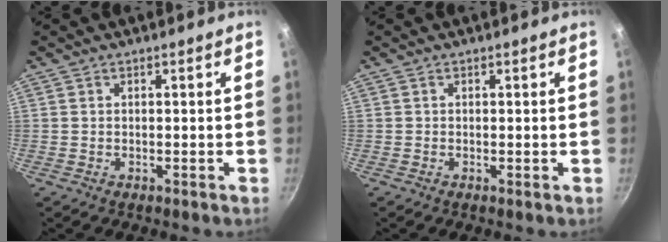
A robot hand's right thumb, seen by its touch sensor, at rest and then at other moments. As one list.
[{"total": 0.0}]